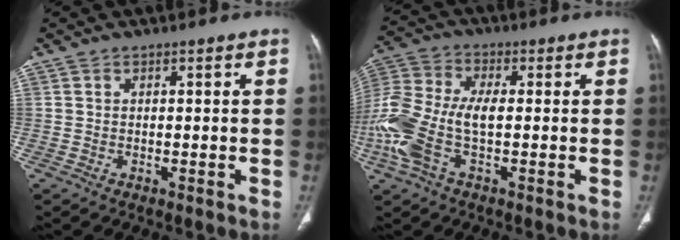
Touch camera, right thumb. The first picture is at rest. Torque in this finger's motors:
{"motor_torque": [0.28, 0.25, 0.75, 0.40, 0.20]}